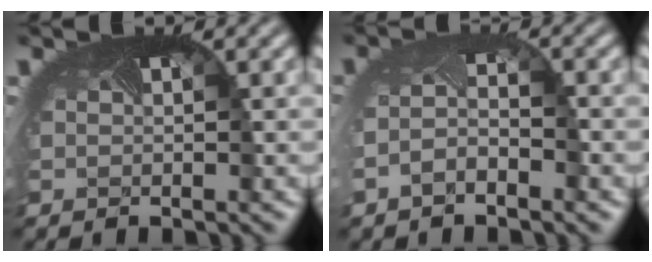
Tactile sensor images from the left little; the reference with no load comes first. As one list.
[{"total": 2.3, "force": [-1.5, 0.6, 1.7], "torque": [-0.038, -0.005, -0.029]}]